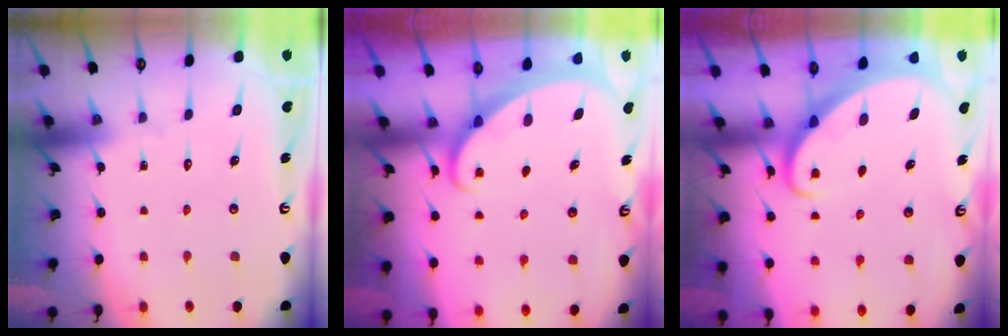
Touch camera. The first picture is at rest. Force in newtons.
{"total": 1.6, "press": 1.6, "slide": 0.2}
{"total": 2.8, "press": 2.8, "slide": 0.3}